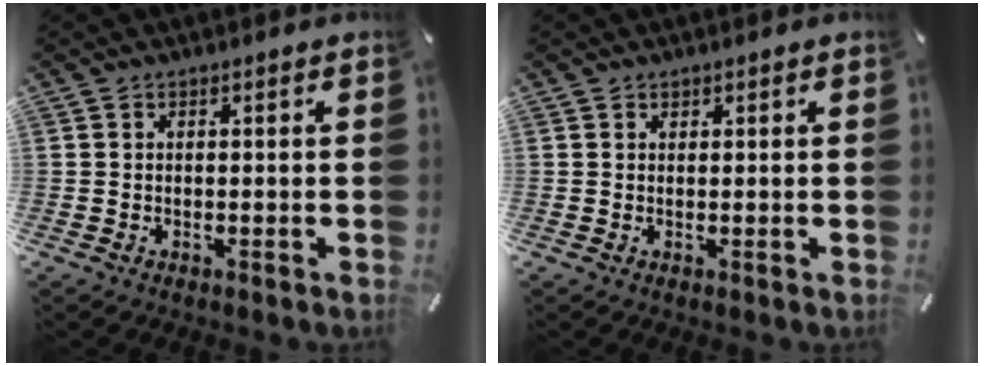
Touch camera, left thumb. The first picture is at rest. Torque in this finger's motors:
{"motor_torque": [-0.15, -0.08, 0.04, -0.20, -0.04]}